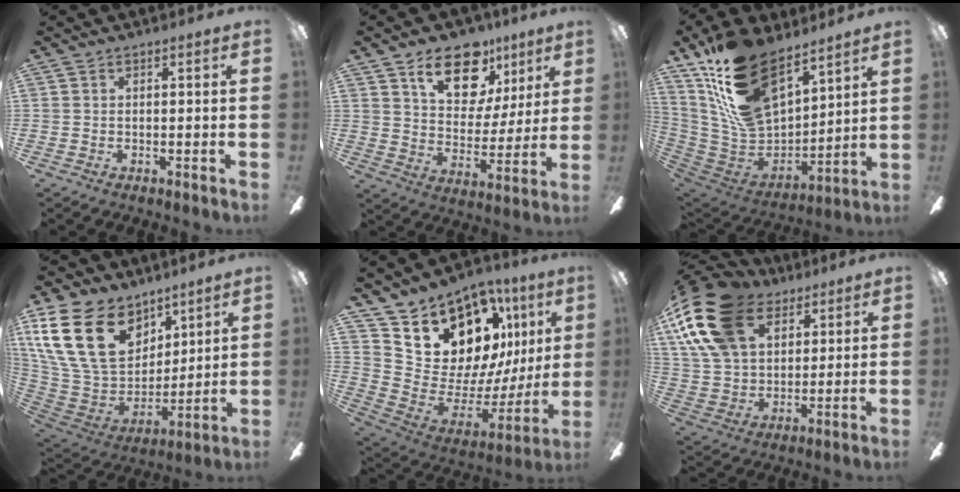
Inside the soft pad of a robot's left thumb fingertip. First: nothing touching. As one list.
[{"total": 16.8, "force": [10.4, 9.6, 9.0], "torque": [-0.131, -0.049, 0.185]}, {"total": 22.2, "force": [15.1, 10.6, 12.4], "torque": [-0.259, -0.092, 0.276]}, {"total": 26.0, "force": [11.3, 17.8, 15.2], "torque": [-0.334, -0.042, 0.215]}, {"total": 18.0, "force": [11.6, 11.0, 8.4], "torque": [-0.132, -0.094, 0.232]}, {"total": 22.0, "force": [11.1, 14.1, 12.7], "torque": [-0.282, -0.034, 0.203]}]